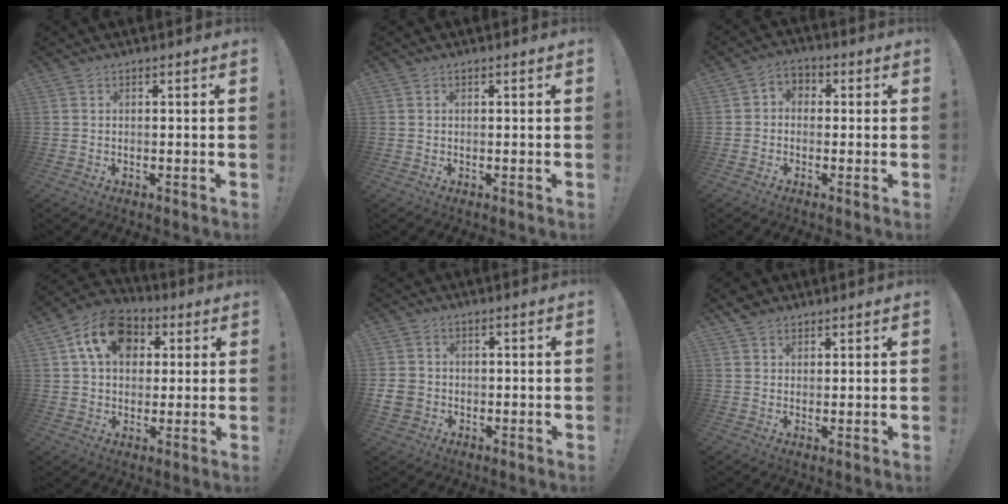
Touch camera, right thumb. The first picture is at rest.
{"total": 0.0}
{"total": 4.2, "force": [-1.5, 3.5, 1.8], "torque": [-0.035, 0.017, -0.028]}
{"total": 15.2, "force": [5.6, 11.1, 8.6], "torque": [-0.133, -0.007, 0.107]}
{"total": 5.8, "force": [-0.6, 5.1, 2.6], "torque": [-0.064, -0.001, -0.011]}
{"total": 3.7, "force": [2.8, 2.3, 0.8], "torque": [-0.015, -0.013, 0.053]}